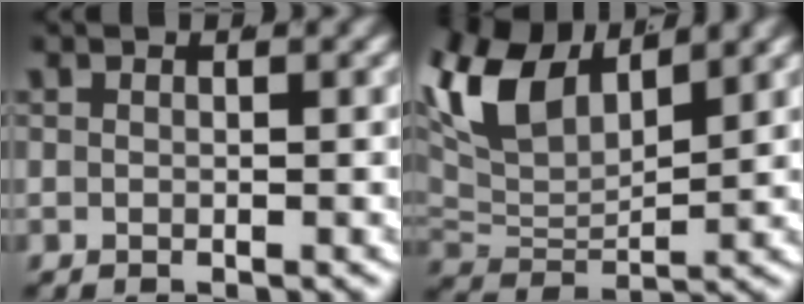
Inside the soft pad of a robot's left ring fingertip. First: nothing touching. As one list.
[{"total": 9.9, "force": [3.7, 6.1, 6.8], "torque": [-0.160, -0.014, 0.075]}]